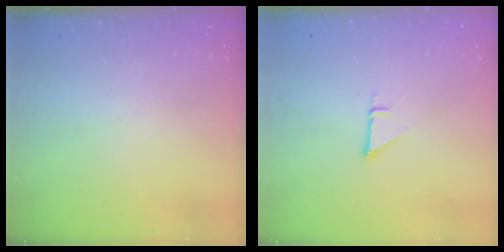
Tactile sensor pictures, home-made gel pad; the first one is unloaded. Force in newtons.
{"total": 2.3, "press": 2.3, "slide": 0.1}